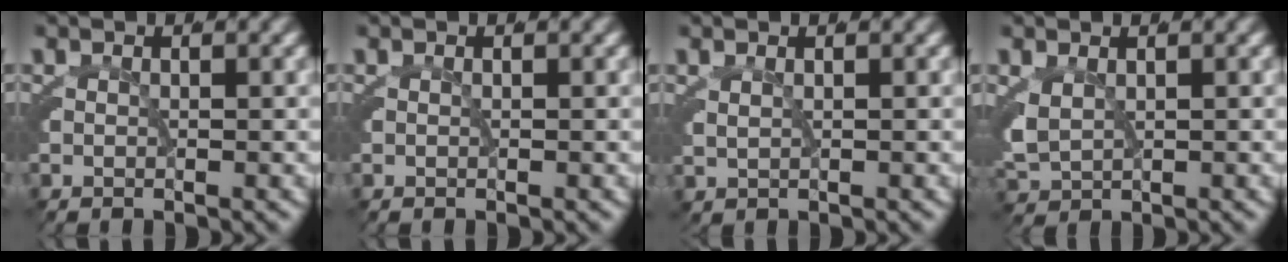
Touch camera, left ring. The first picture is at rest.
{"total": 0.0}
{"total": 0.8, "force": [0.8, 0.0, 0.2], "torque": [-0.004, -0.004, 0.023]}
{"total": 2.2, "force": [0.5, 1.8, 1.0], "torque": [-0.047, -0.019, 0.028]}